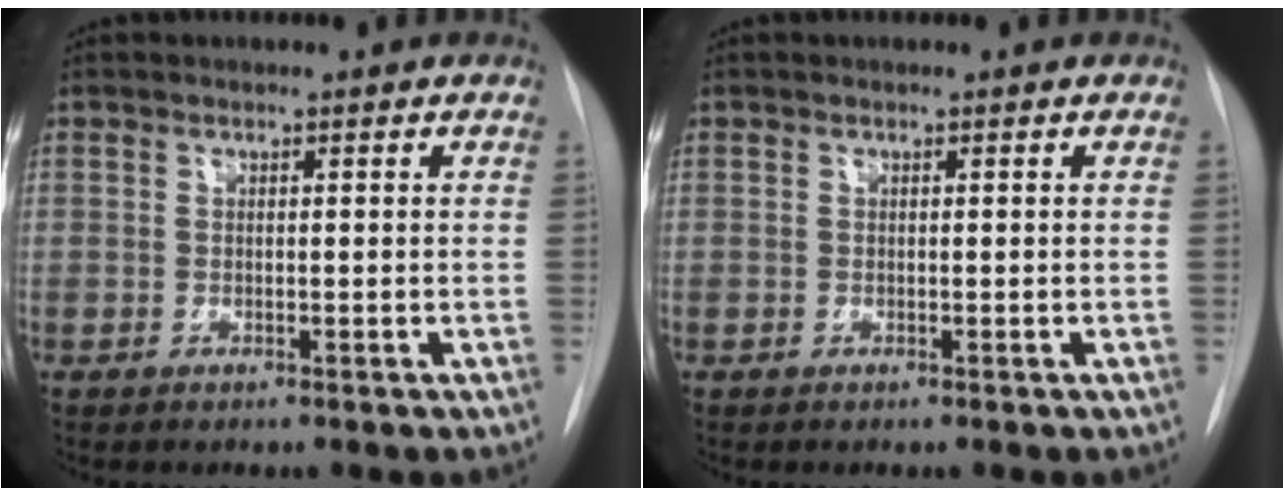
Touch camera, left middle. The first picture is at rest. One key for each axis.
{"total": 0.0}